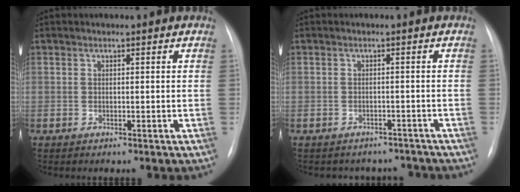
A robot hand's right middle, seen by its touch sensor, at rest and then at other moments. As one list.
[{"total": 5.9, "force": [-5.3, 2.6, -0.2], "torque": [0.010, 0.020, -0.055]}]